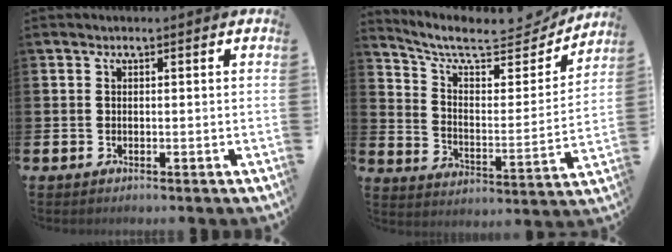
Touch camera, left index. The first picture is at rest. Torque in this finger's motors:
{"motor_torque": [0.83, -0.82, 0.27, 0.05]}